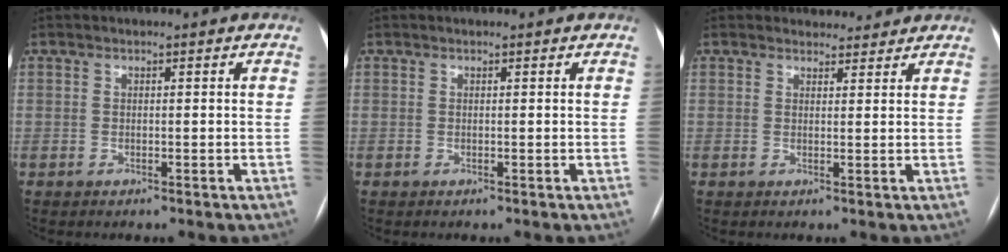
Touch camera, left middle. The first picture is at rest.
{"total": 0.6, "force": [0.6, 0.1, 0.2], "torque": [-0.004, 0.017, 0.011]}
{"total": 3.7, "force": [3.4, 1.3, 0.0], "torque": [0.004, 0.008, 0.039]}